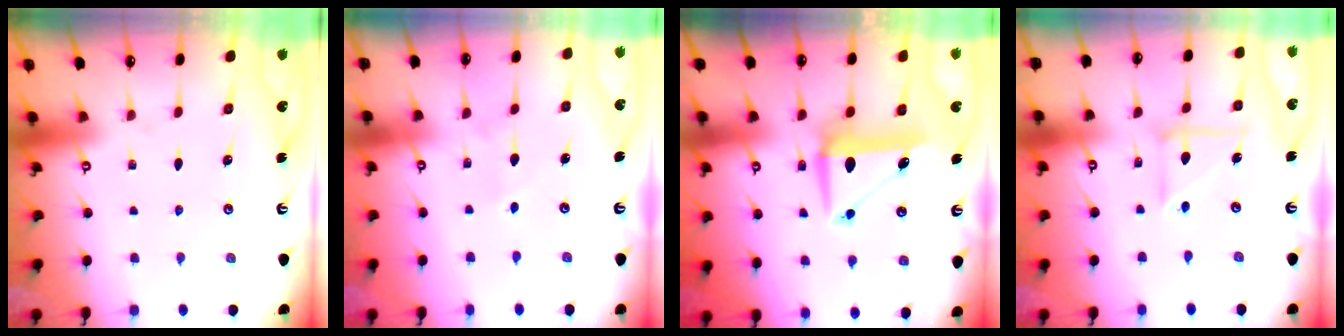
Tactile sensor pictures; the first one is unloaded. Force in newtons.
{"total": 4.0, "press": 4.0, "slide": 0.6}
{"total": 7.9, "press": 7.7, "slide": 1.9}
{"total": 9.1, "press": 9.1, "slide": 1.0}